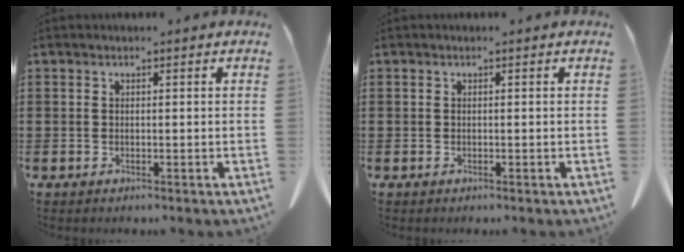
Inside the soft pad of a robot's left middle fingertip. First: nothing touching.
{"total": 0.0}